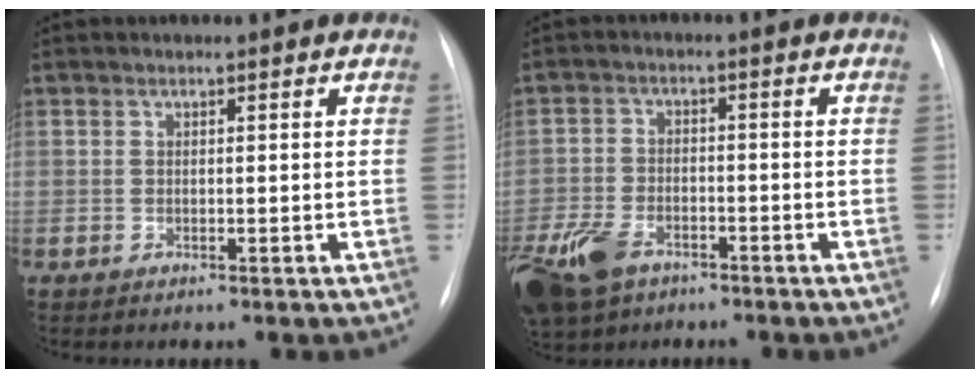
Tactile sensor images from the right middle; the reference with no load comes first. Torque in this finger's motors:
{"motor_torque": [0.89, -0.84, 0.26, 0.07]}